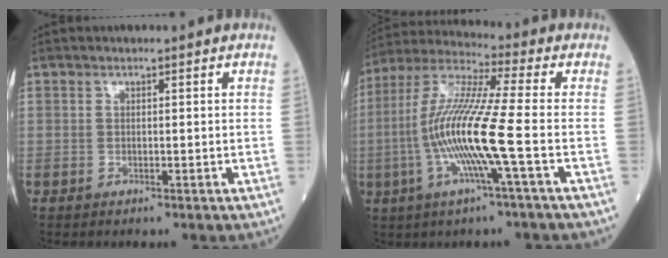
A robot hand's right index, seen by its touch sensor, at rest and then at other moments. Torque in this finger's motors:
{"motor_torque": [2.10, -0.04, 1.06, 0.21]}